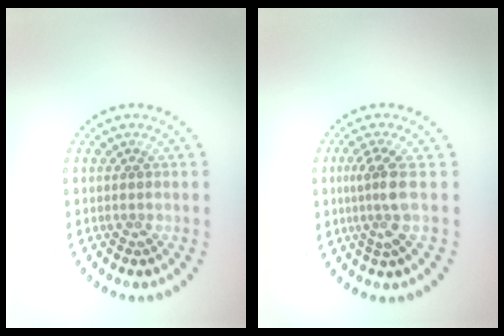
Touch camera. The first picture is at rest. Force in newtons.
{"total": 2.8, "press": 2.0, "slide": 1.9}